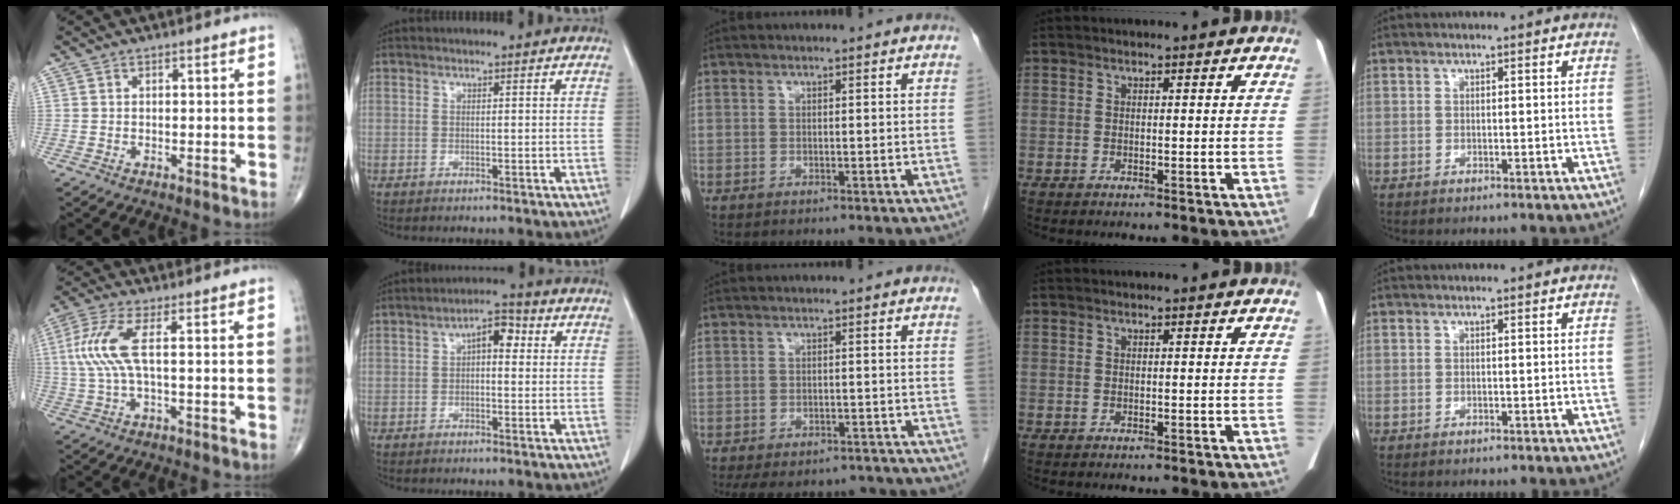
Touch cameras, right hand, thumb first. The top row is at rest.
{"thumb": {"total": 8.1, "force": [1.1, 1.9, 7.8], "torque": [-0.213, 0.011, 0.019]}, "index": {"total": 4.6, "force": [0.9, 2.2, 4.0], "torque": [-0.059, 0.024, 0.009]}, "middle": {"total": 11.4, "force": [-10.0, 4.3, 3.4], "torque": [-0.064, 0.007, -0.122]}}